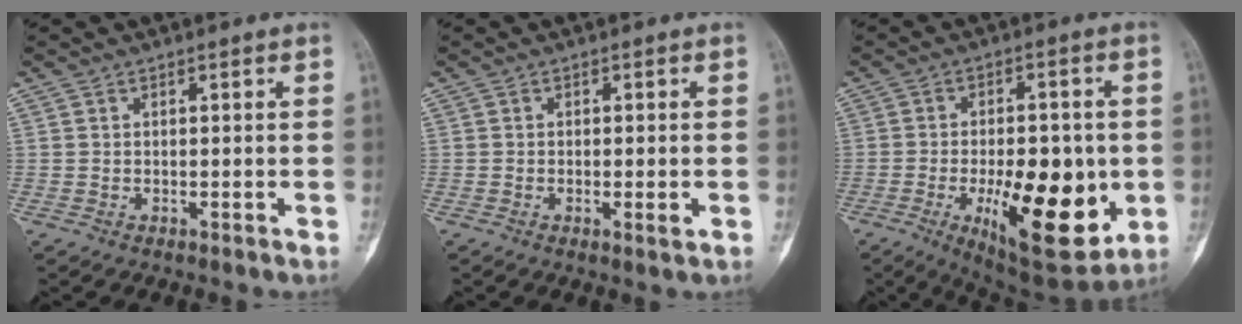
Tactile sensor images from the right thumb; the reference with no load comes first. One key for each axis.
{"total": 2.0, "fx": -0.5, "fy": 0.5, "fz": 1.9, "tx": -0.035, "ty": -0.005, "tz": -0.008}
{"total": 20.0, "fx": -4.6, "fy": 8.7, "fz": 17.4, "tx": -0.235, "ty": -0.006, "tz": -0.049}